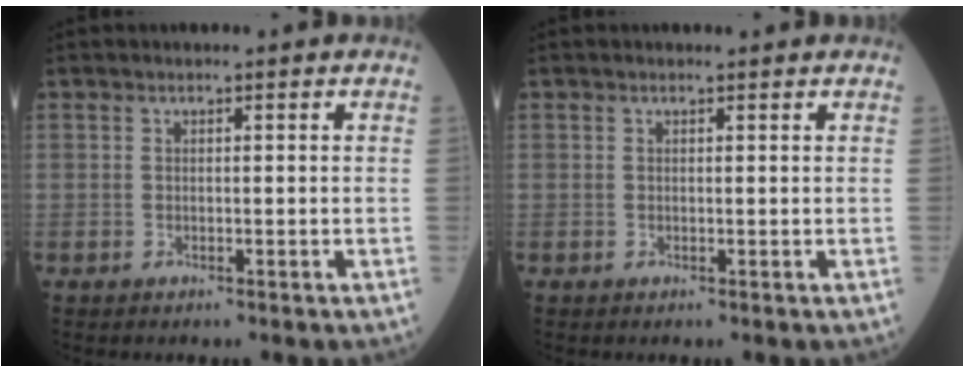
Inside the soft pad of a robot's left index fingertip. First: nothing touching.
{"total": 1.3, "force": [1.3, 0.1, 0.3], "torque": [-0.006, 0.010, 0.015]}